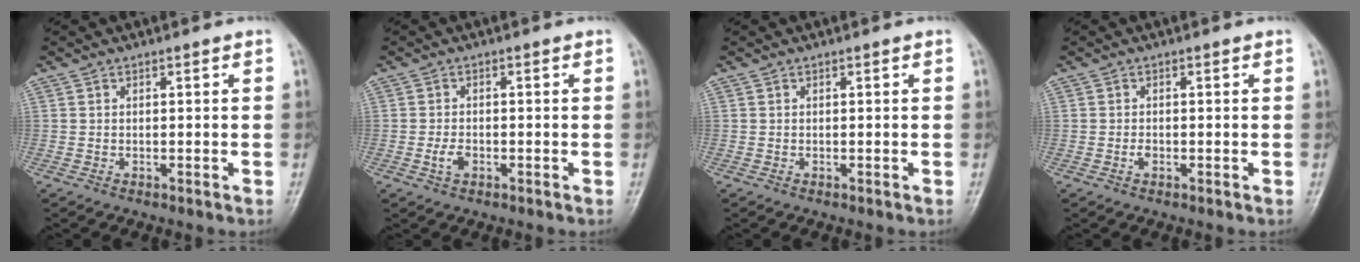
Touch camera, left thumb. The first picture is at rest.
{"total": 2.4, "force": [-0.8, 1.5, 1.6], "torque": [-0.030, 0.003, -0.017]}
{"total": 0.0}
{"total": 0.9, "force": [-0.3, 0.6, 0.6], "torque": [-0.009, 0.001, -0.007]}